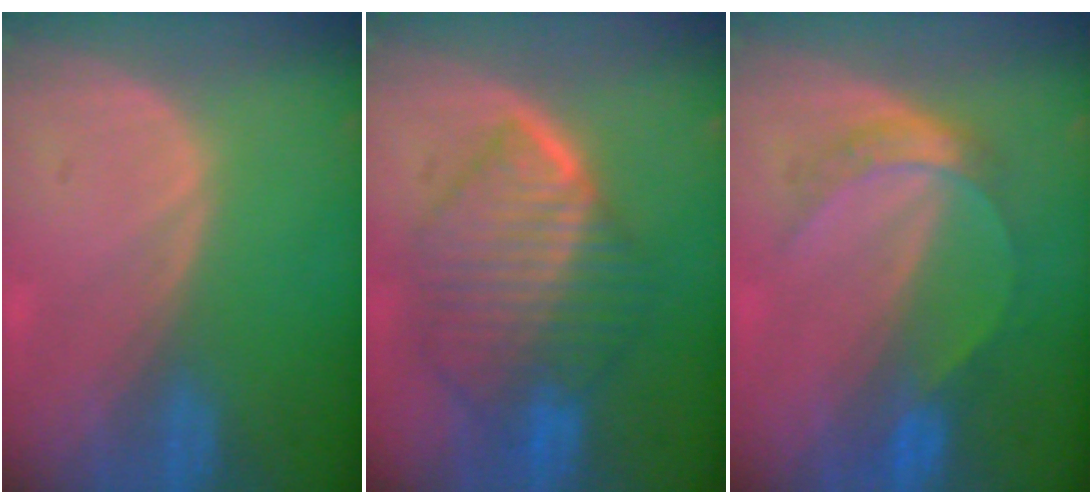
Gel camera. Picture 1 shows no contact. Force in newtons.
{"total": 10.5, "press": 10.4, "slide": 1.0}
{"total": 4.8, "press": 4.7, "slide": 0.5}